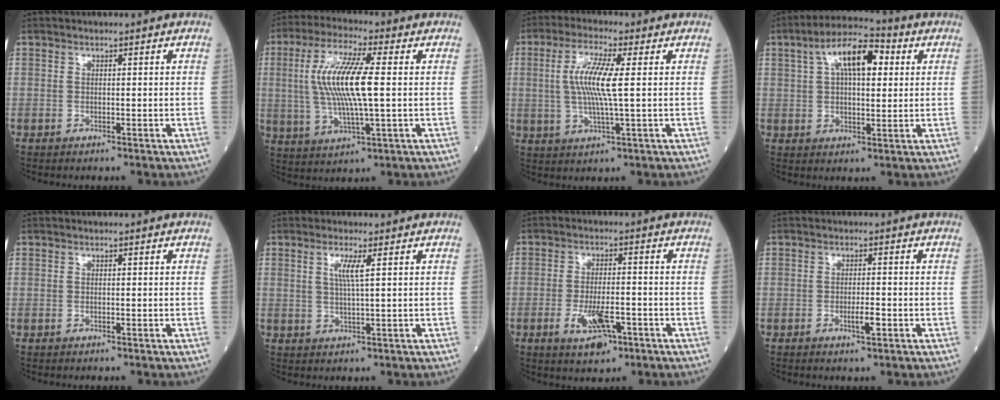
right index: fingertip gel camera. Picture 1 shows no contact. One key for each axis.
{"total": 12.3, "fx": 1.1, "fy": 1.7, "fz": 12.2, "tx": -0.251, "ty": 0.004, "tz": 0.020}
{"total": 8.3, "fx": 1.0, "fy": 0.4, "fz": 8.2, "tx": -0.174, "ty": 0.001, "tz": 0.017}
{"total": 10.7, "fx": 3.6, "fy": 3.8, "fz": 9.3, "tx": -0.165, "ty": 0.032, "tz": 0.057}
{"total": 0.0}
{"total": 3.2, "fx": 1.1, "fy": -0.2, "fz": 3.0, "tx": -0.063, "ty": -0.002, "tz": 0.020}
{"total": 6.2, "fx": -2.8, "fy": 2.3, "fz": 5.1, "tx": -0.098, "ty": -0.006, "tz": -0.039}
{"total": 2.3, "fx": -0.9, "fy": 0.3, "fz": 2.1, "tx": -0.036, "ty": -0.002, "tz": -0.015}